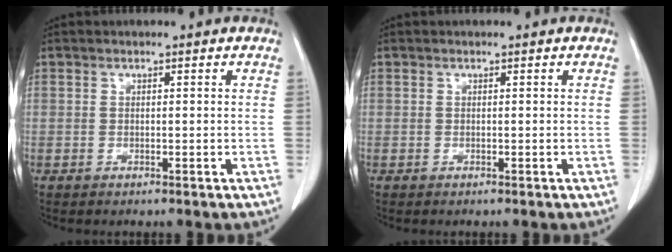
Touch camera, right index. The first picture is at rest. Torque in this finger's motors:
{"motor_torque": [0.00, 0.00, 0.00, 0.00]}